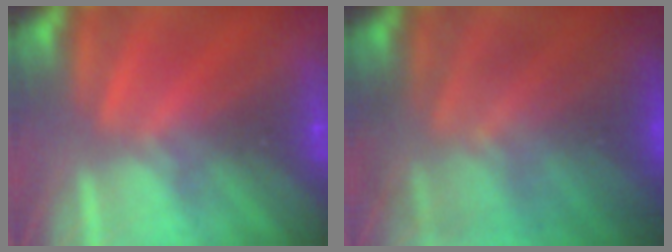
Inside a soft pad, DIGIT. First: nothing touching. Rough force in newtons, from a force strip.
{"total": 10.0}